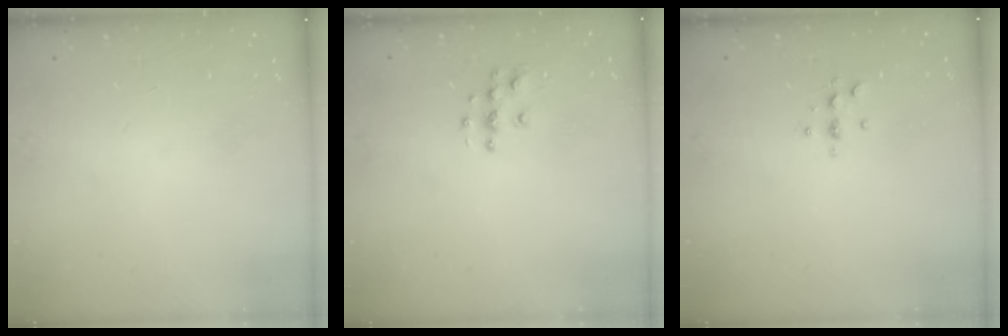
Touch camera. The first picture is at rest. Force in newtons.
{"total": 4.8, "press": 4.8, "slide": 0.3}
{"total": 3.8, "press": 3.7, "slide": 0.4}